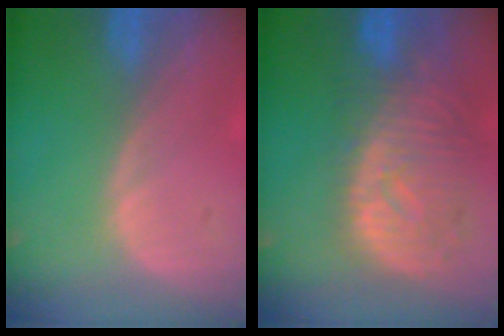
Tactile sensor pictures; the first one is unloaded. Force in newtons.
{"total": 11.3, "press": 9.9, "slide": 5.6}